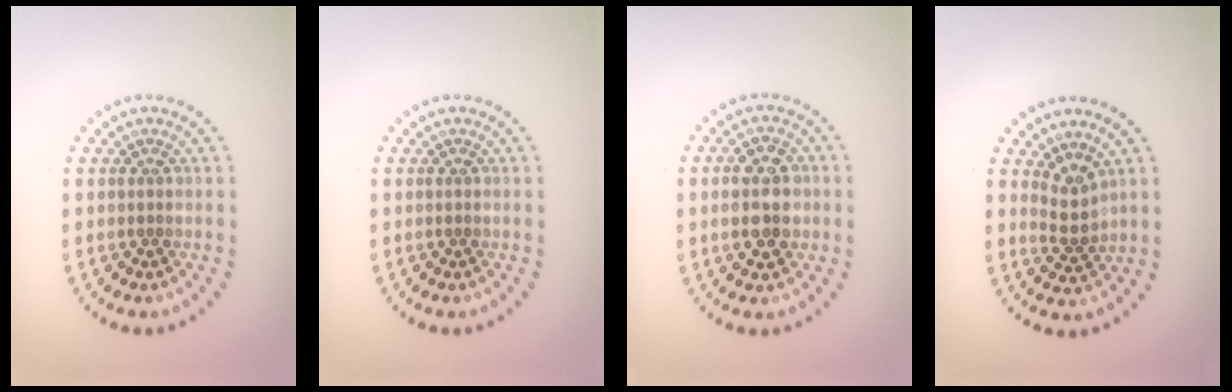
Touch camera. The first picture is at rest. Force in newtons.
{"total": 0.0}
{"total": 4.4, "press": 4.3, "slide": 0.5}
{"total": 2.2, "press": 1.7, "slide": 1.4}